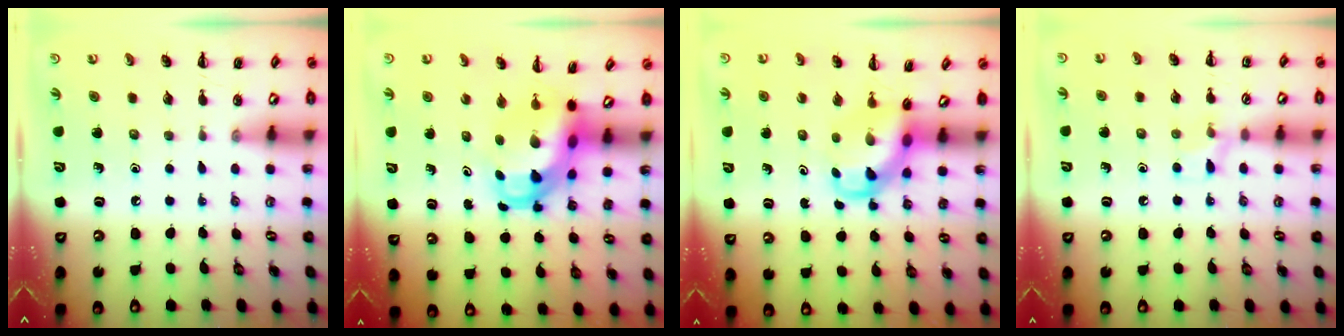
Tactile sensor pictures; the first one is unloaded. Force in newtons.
{"total": 5.9, "press": 5.7, "slide": 1.5}
{"total": 4.2, "press": 4.1, "slide": 0.8}
{"total": 6.8, "press": 6.4, "slide": 2.4}